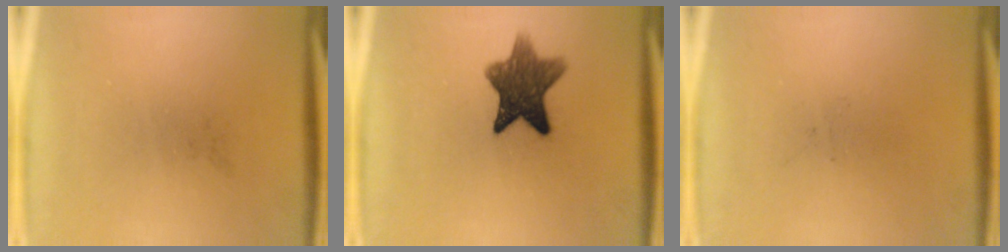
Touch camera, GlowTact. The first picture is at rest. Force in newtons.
{"total": 9.7}
{"total": 0.0}